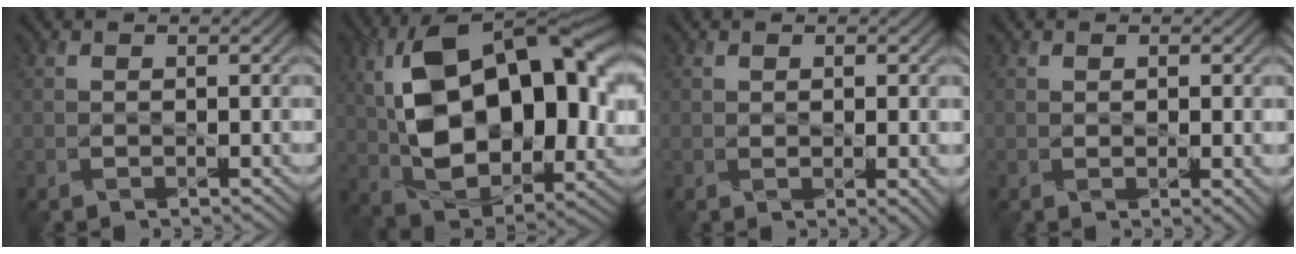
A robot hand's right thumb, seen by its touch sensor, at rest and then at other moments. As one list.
[{"total": 19.0, "force": [3.2, 11.0, 15.1], "torque": [-0.279, 0.003, 0.059]}, {"total": 2.0, "force": [0.1, 0.6, 1.9], "torque": [-0.032, -0.005, 0.007]}, {"total": 1.7, "force": [0.2, 0.5, 1.6], "torque": [-0.027, -0.005, 0.007]}]